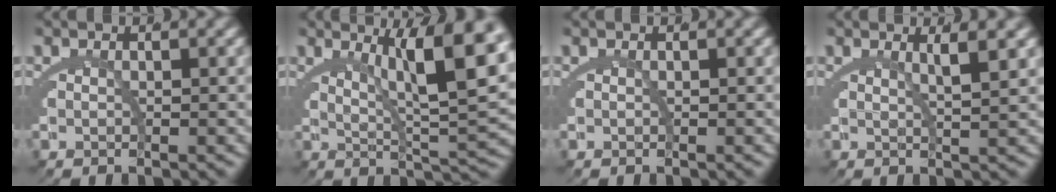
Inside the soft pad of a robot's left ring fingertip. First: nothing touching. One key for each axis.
{"total": 8.6, "fx": 3.2, "fy": 2.0, "fz": 7.7, "tx": -0.104, "ty": 0.002, "tz": 0.056}
{"total": 0.0}
{"total": 2.5, "fx": 1.6, "fy": -0.9, "fz": 1.7, "tx": -0.022, "ty": -0.001, "tz": 0.030}